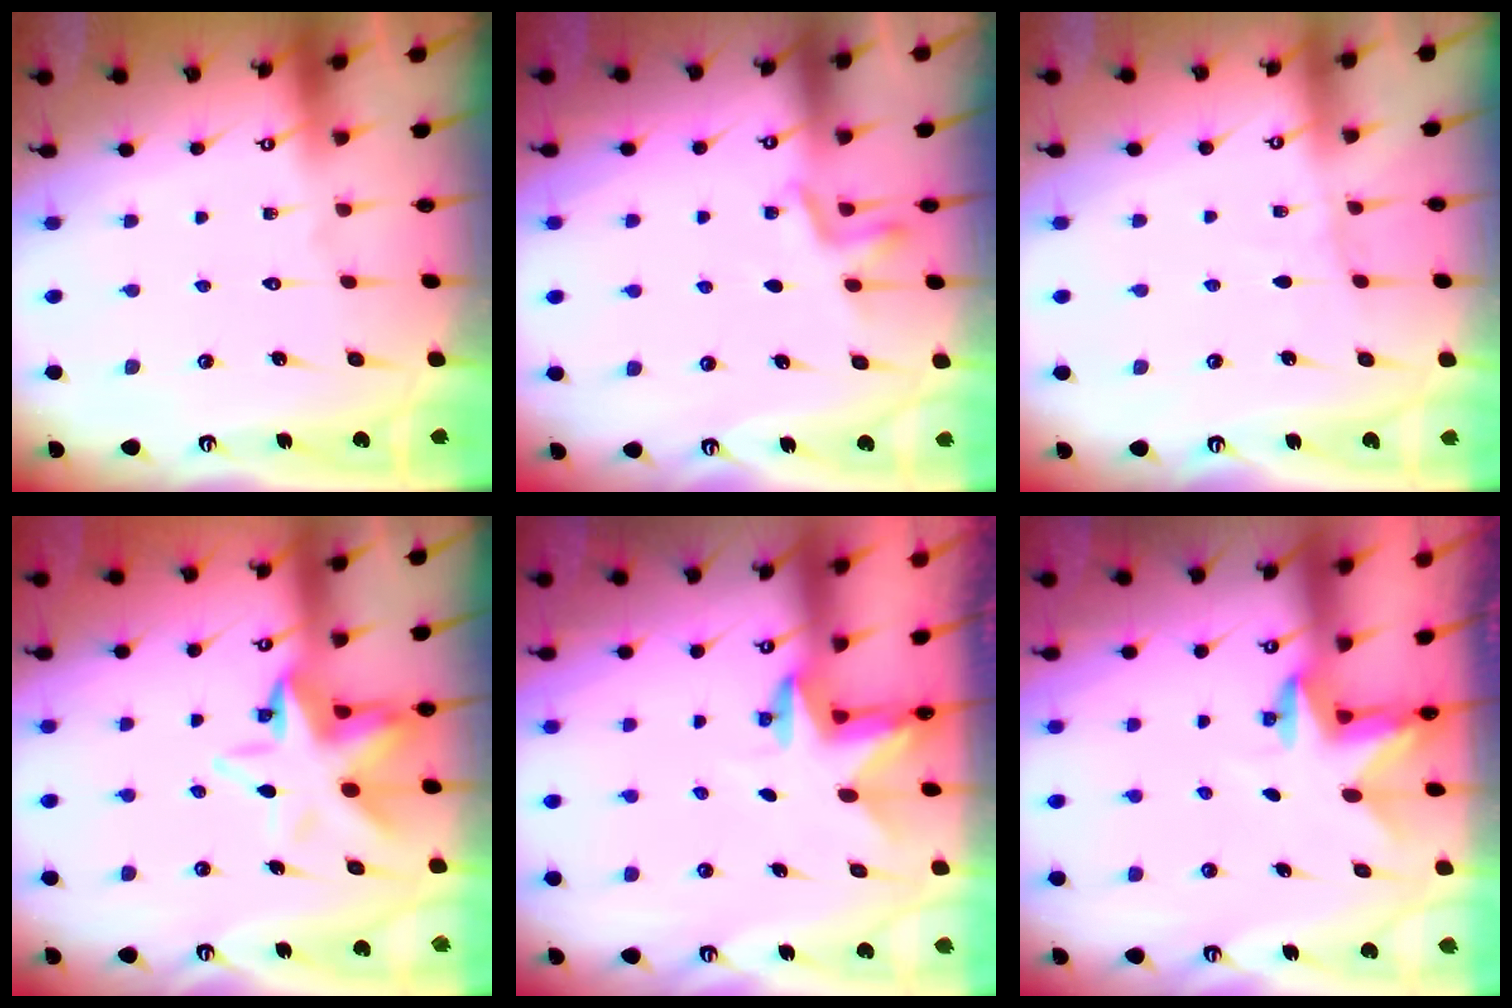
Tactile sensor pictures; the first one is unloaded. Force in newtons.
{"total": 5.1, "press": 4.9, "slide": 1.5}
{"total": 3.3, "press": 3.3, "slide": 0.4}
{"total": 9.5, "press": 9.4, "slide": 1.7}
{"total": 2.4, "press": 2.3, "slide": 0.4}
{"total": 2.5, "press": 2.5, "slide": 0.4}